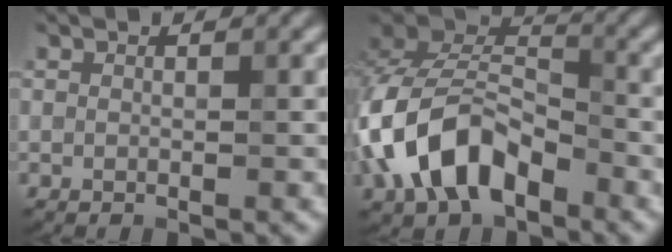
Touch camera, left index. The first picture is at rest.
{"total": 9.6, "force": [-4.3, 5.7, 6.4], "torque": [-0.134, 0.010, -0.093]}